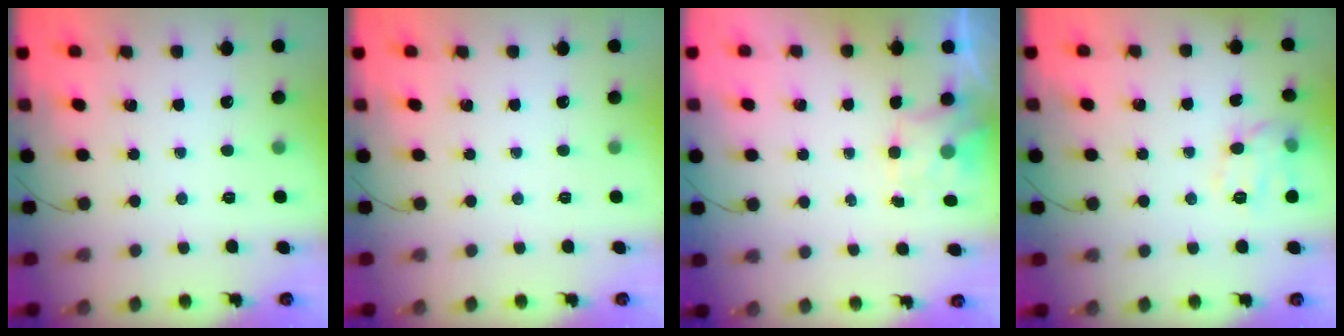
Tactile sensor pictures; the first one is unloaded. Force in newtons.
{"total": 0.0}
{"total": 1.5, "press": 1.3, "slide": 0.8}
{"total": 8.4, "press": 8.3, "slide": 1.0}